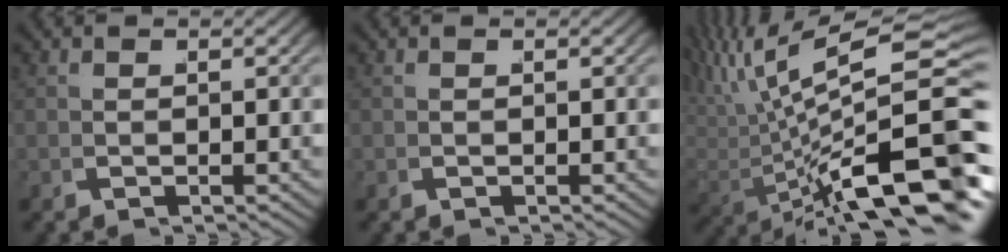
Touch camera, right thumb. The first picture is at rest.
{"total": 0.0}
{"total": 12.2, "force": [1.5, 5.1, 10.9], "torque": [-0.179, -0.019, 0.051]}